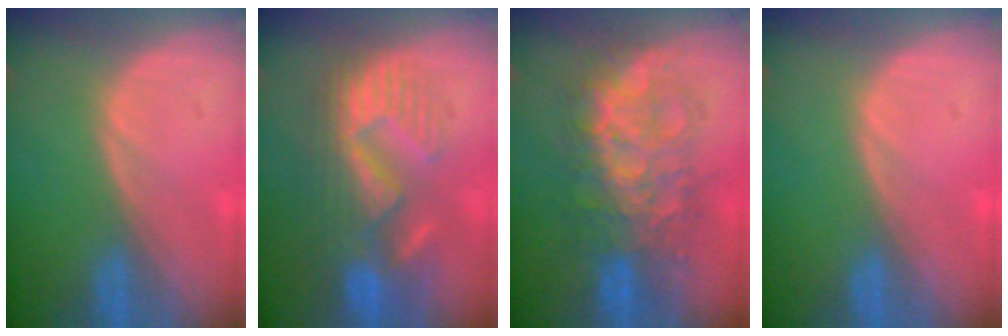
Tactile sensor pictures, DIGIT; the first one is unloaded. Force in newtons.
{"total": 10.2, "press": 9.7, "slide": 3.1}
{"total": 9.7, "press": 9.6, "slide": 0.7}
{"total": 0.0}